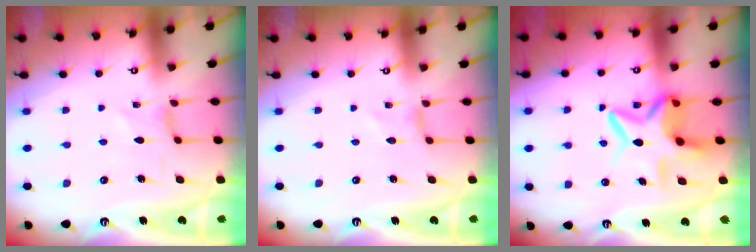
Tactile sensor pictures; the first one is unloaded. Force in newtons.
{"total": 0.0}
{"total": 10.9, "press": 10.8, "slide": 1.5}